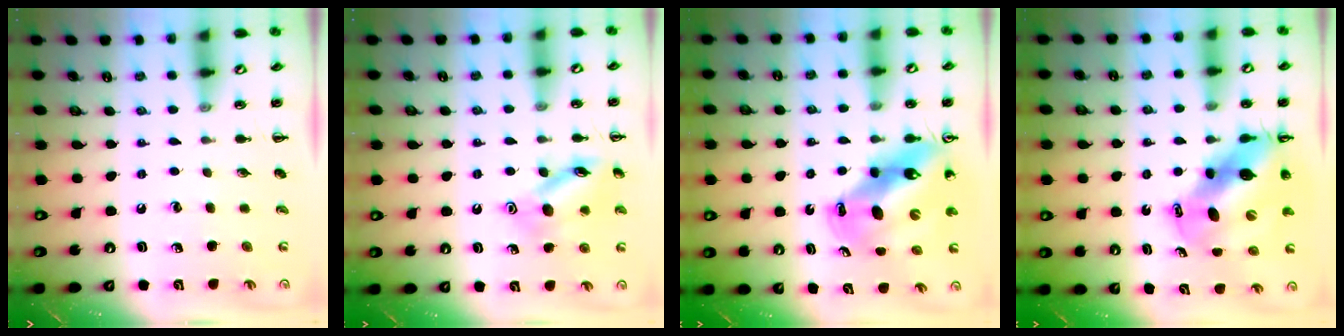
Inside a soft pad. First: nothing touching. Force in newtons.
{"total": 13.1, "press": 13.1, "slide": 0.9}
{"total": 13.6, "press": 13.0, "slide": 4.1}
{"total": 10.9, "press": 10.5, "slide": 3.1}